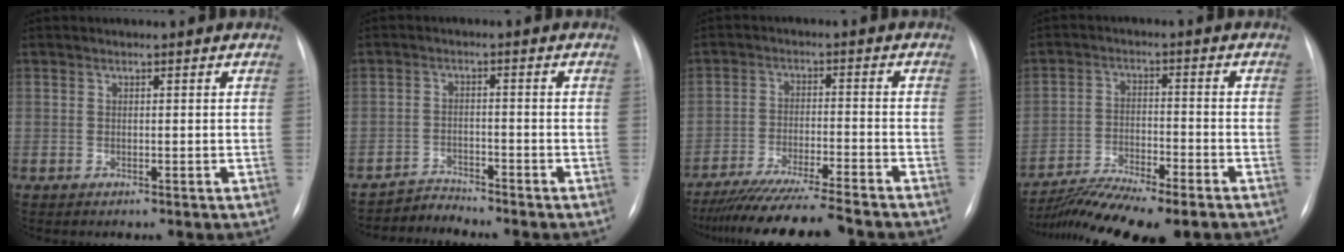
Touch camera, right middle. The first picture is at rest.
{"total": 3.1, "force": [-2.8, -0.5, -1.3], "torque": [0.030, -0.014, -0.049]}
{"total": 15.4, "force": [-13.7, -0.4, 6.9], "torque": [-0.109, -0.034, -0.215]}
{"total": 11.4, "force": [-9.5, 0.9, 6.2], "torque": [-0.113, -0.014, -0.154]}